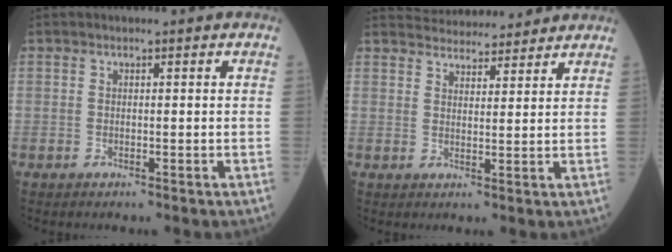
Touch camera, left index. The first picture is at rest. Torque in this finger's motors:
{"motor_torque": [0.75, -0.84, 0.14, 0.00]}